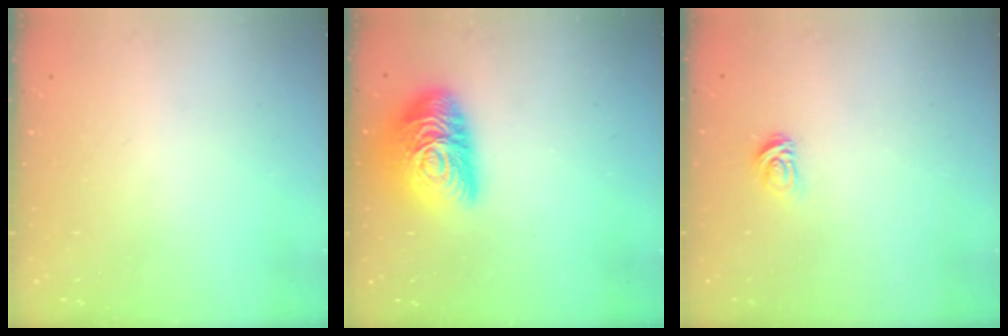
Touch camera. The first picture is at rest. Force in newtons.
{"total": 17.5, "press": 17.4, "slide": 1.5}
{"total": 3.7, "press": 3.6, "slide": 0.5}